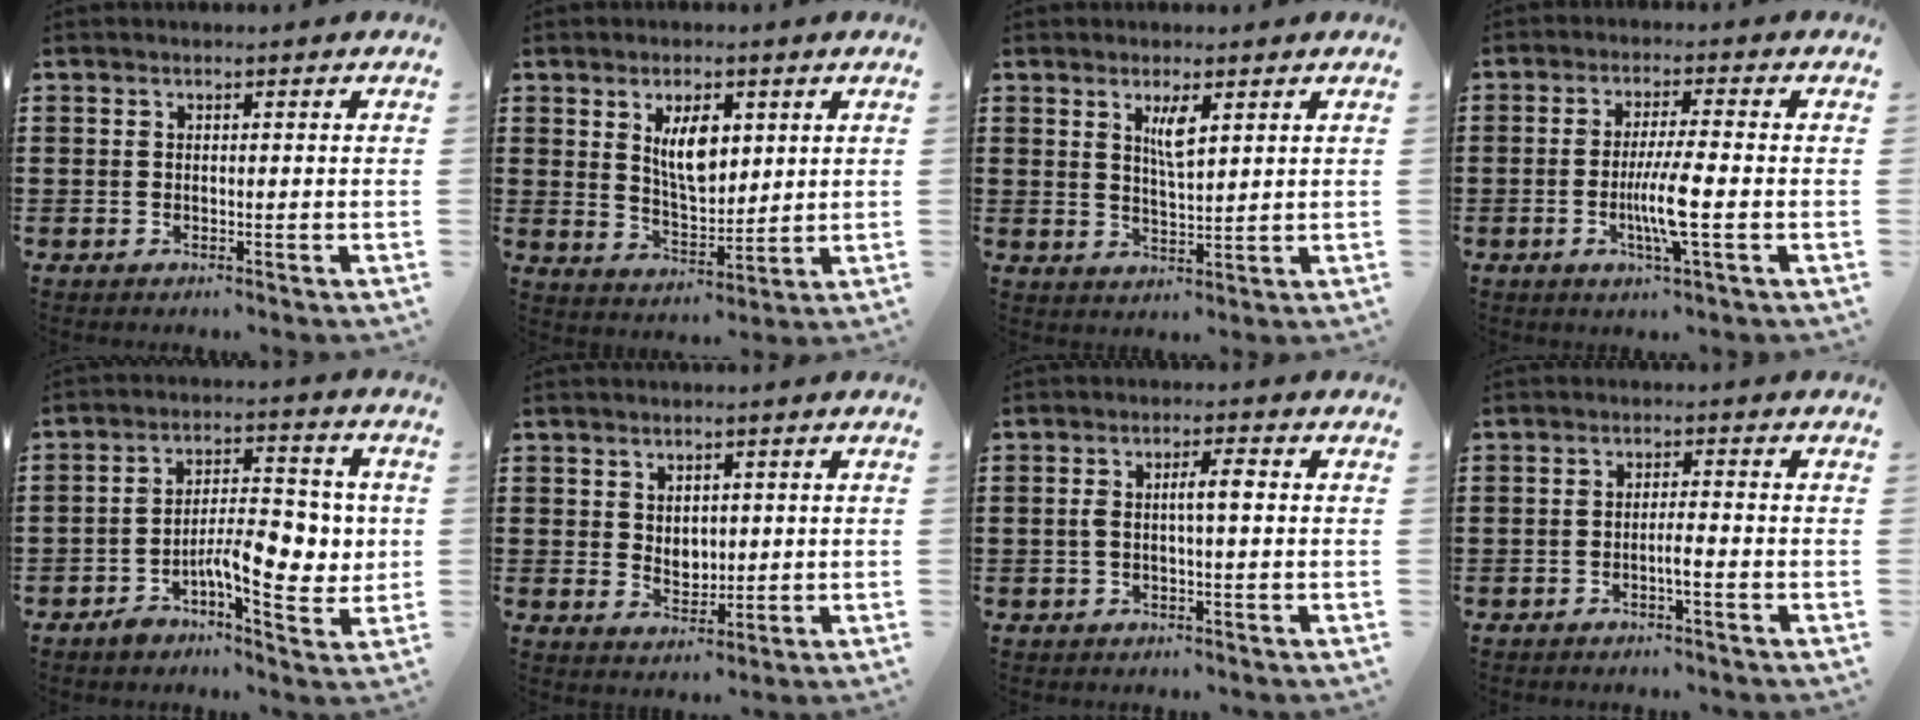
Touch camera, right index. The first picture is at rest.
{"total": 6.9, "force": [2.5, 3.1, 5.6], "torque": [-0.105, 0.003, 0.040]}
{"total": 3.8, "force": [1.8, 0.9, 3.2], "torque": [-0.060, 0.002, 0.028]}
{"total": 6.7, "force": [-1.6, 0.4, 6.4], "torque": [-0.129, -0.016, -0.034]}
{"total": 9.2, "force": [-2.1, 4.2, 8.0], "torque": [-0.109, 0.006, -0.037]}
{"total": 2.8, "force": [1.3, 2.1, 1.1], "torque": [-0.021, 0.006, 0.021]}
{"total": 3.5, "force": [-0.1, 0.7, 3.4], "torque": [-0.064, 0.005, -0.005]}
{"total": 2.2, "force": [-1.3, -0.1, 1.8], "torque": [-0.032, -0.003, -0.023]}